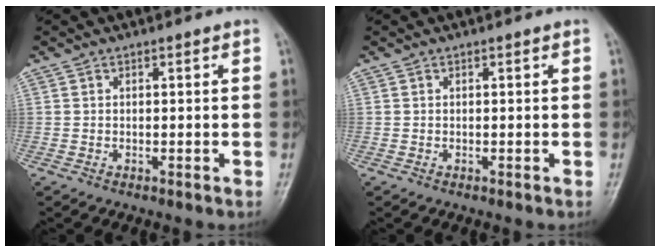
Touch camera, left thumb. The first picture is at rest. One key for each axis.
{"total": 0.0}